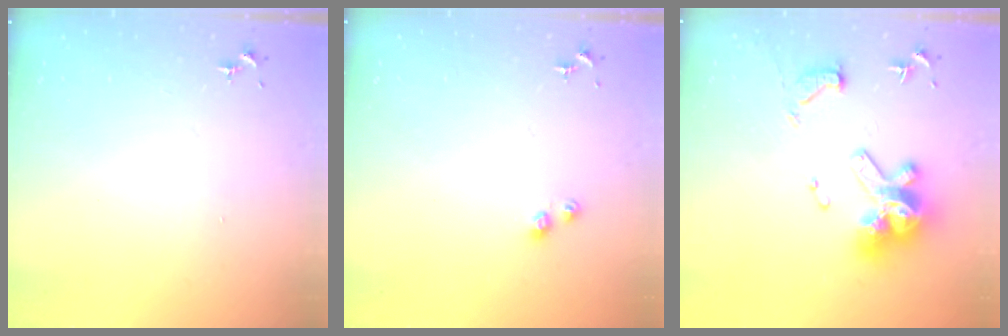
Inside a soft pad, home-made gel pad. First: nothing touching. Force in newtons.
{"total": 3.4, "press": 3.3, "slide": 0.5}
{"total": 17.6, "press": 17.5, "slide": 1.6}